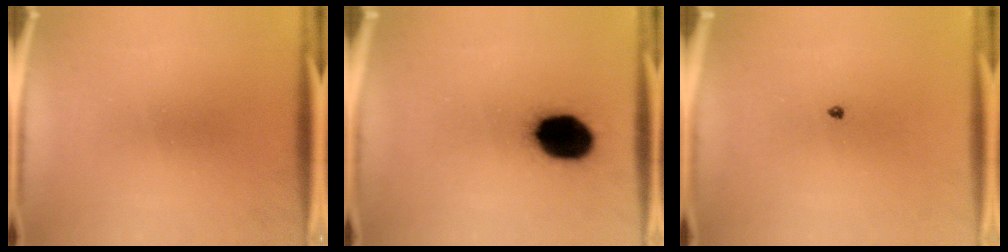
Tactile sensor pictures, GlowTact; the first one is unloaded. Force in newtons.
{"total": 15.6}
{"total": 0.6}